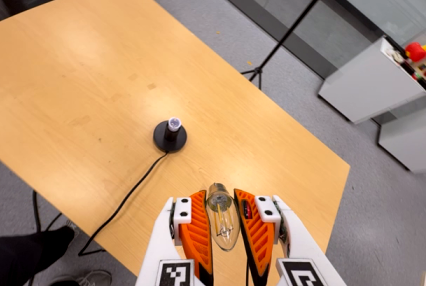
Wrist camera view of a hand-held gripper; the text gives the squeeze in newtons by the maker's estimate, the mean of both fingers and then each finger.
{"total": 22.8, "left": 23.5, "right": 22.2}